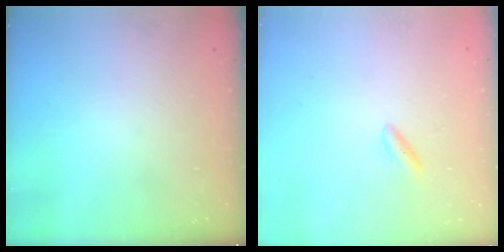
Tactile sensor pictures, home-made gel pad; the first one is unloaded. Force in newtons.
{"total": 1.9, "press": 1.6, "slide": 1.0}